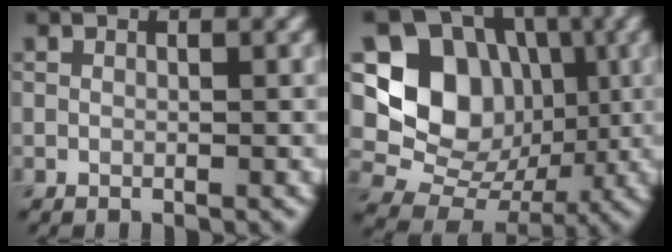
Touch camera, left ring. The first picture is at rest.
{"total": 9.5, "force": [1.3, 8.1, 4.8], "torque": [-0.073, -0.016, 0.008]}